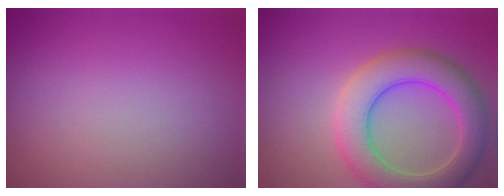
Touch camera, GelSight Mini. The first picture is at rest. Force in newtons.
{"total": 6.8, "press": 6.8, "slide": 0.7}